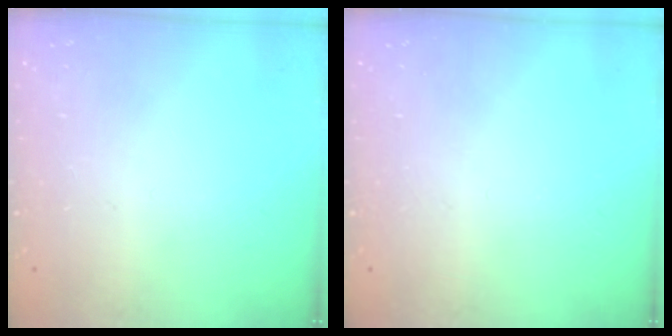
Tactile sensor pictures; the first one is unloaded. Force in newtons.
{"total": 0.0}